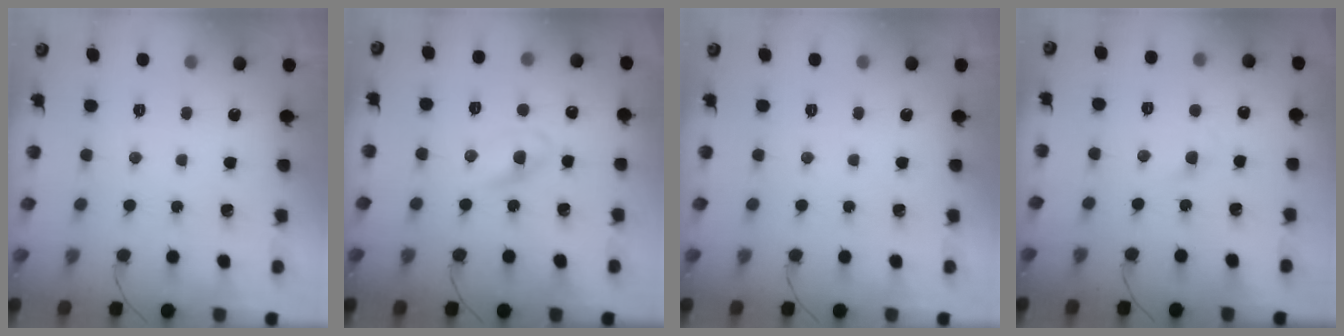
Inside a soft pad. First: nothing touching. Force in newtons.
{"total": 2.7, "press": 2.4, "slide": 1.4}
{"total": 0.0}
{"total": 1.9, "press": 1.7, "slide": 0.8}